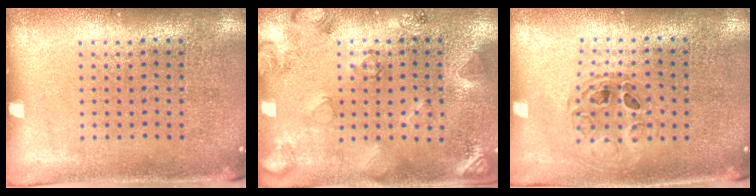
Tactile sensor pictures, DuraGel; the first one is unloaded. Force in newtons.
{"total": 2.1, "press": 1.8, "slide": 1.0}
{"total": 0.8, "press": 0.8, "slide": 0.1}